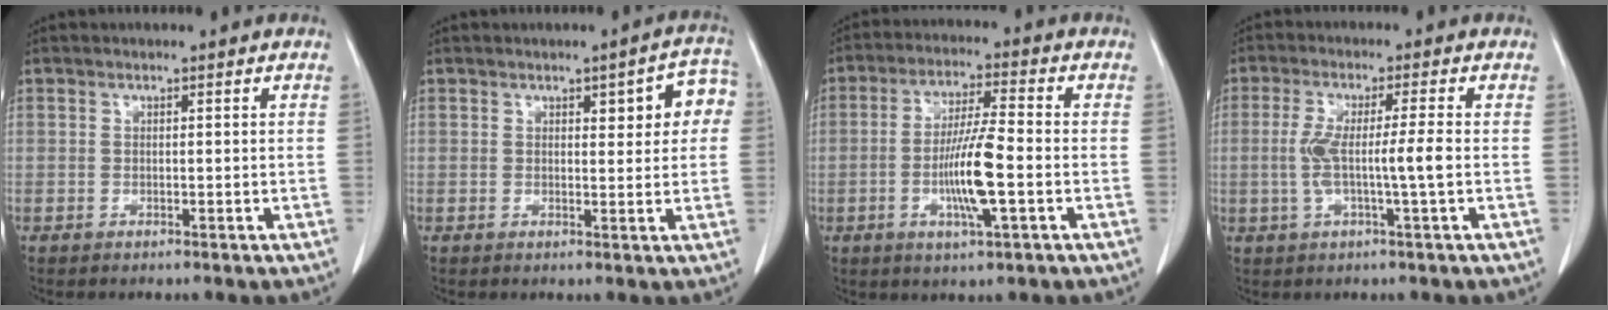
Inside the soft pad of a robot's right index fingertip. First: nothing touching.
{"total": 6.0, "force": [1.7, 2.0, 5.4], "torque": [-0.054, 0.018, 0.016]}
{"total": 9.7, "force": [-2.2, 0.7, 9.4], "torque": [-0.179, -0.007, -0.044]}
{"total": 6.5, "force": [-0.7, -0.4, 6.4], "torque": [-0.128, 0.003, -0.013]}